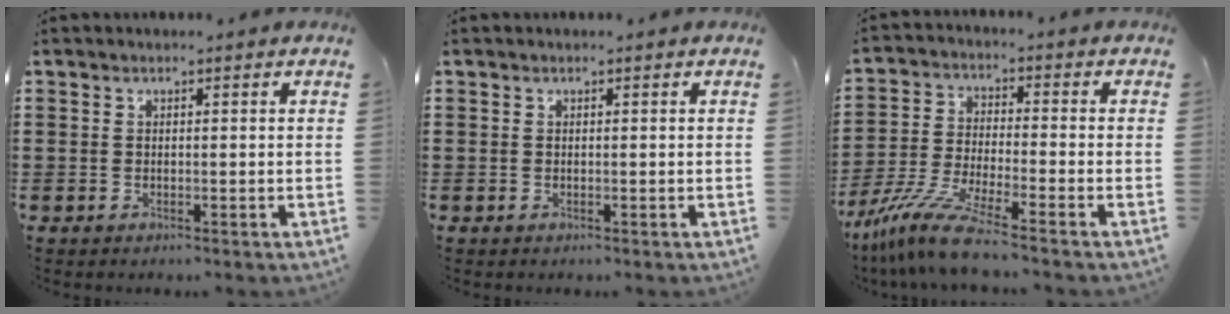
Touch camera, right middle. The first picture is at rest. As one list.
[{"total": 0.0}, {"total": 8.9, "force": [-7.4, 0.3, 4.9], "torque": [-0.112, -0.008, -0.149]}]